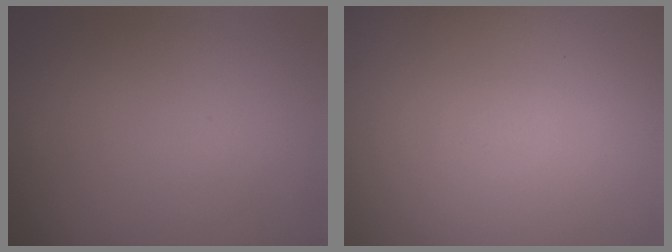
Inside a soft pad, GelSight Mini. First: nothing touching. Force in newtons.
{"total": 0.0}